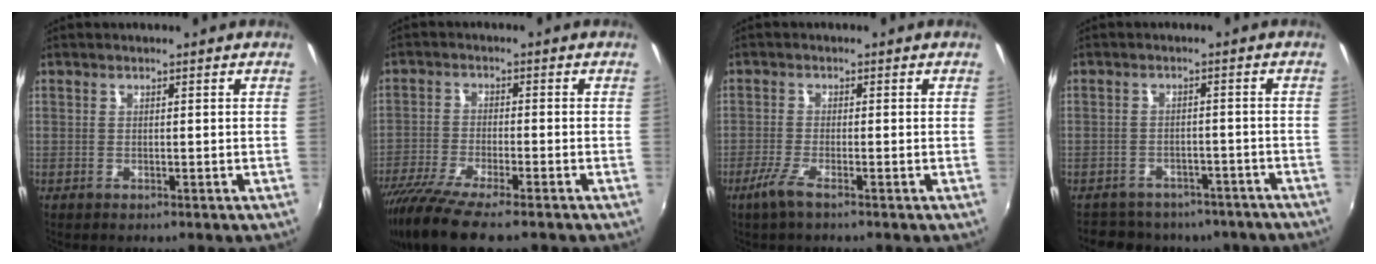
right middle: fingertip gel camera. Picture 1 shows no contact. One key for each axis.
{"total": 11.7, "fx": -9.1, "fy": 1.8, "fz": 7.1, "tx": -0.159, "ty": -0.047, "tz": -0.167}
{"total": 3.5, "fx": -2.4, "fy": 0.1, "fz": 2.5, "tx": -0.064, "ty": -0.010, "tz": -0.049}
{"total": 14.2, "fx": -11.8, "fy": 6.3, "fz": 4.7, "tx": -0.107, "ty": -0.001, "tz": -0.149}